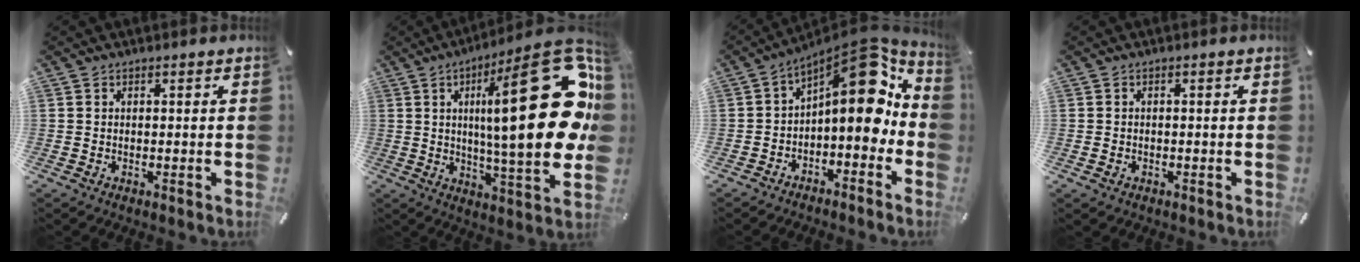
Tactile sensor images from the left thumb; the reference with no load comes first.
{"total": 39.0, "force": [6.8, 11.9, 36.5], "torque": [-0.529, -0.063, 0.117]}
{"total": 14.2, "force": [5.2, 7.0, 11.1], "torque": [-0.133, -0.065, 0.080]}
{"total": 1.4, "force": [-0.5, 1.1, 0.7], "torque": [-0.016, 0.002, -0.010]}